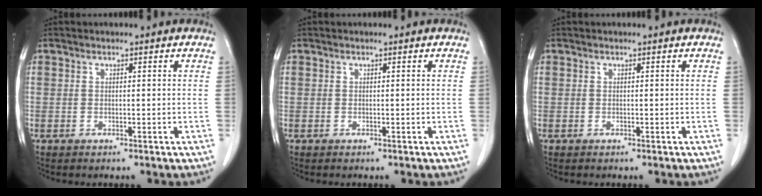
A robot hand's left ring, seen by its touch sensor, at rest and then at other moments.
{"total": 0.0}
{"total": 0.0}